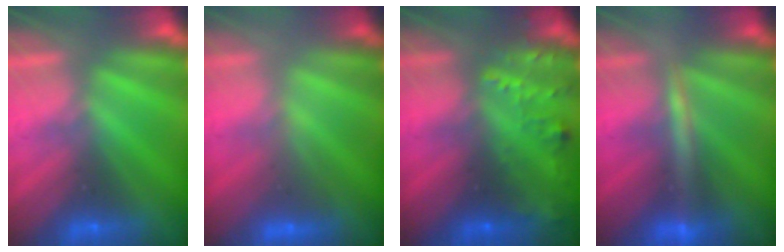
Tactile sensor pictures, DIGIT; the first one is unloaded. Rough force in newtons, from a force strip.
{"total": 2.3}
{"total": 7.6}
{"total": 2.5}